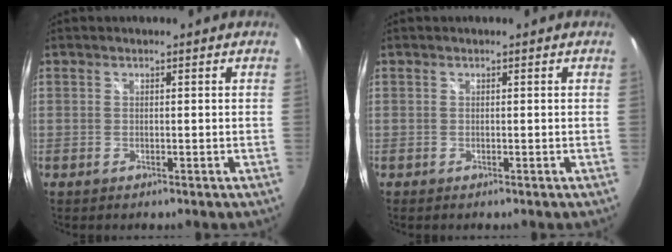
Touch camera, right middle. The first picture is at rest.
{"total": 0.0}